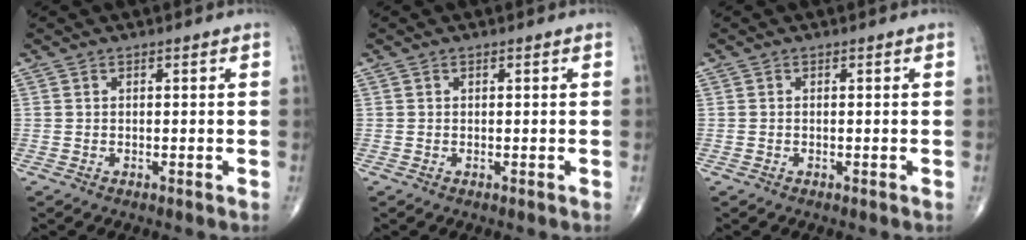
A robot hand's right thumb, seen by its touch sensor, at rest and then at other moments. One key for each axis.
{"total": 0.0}
{"total": 0.0}